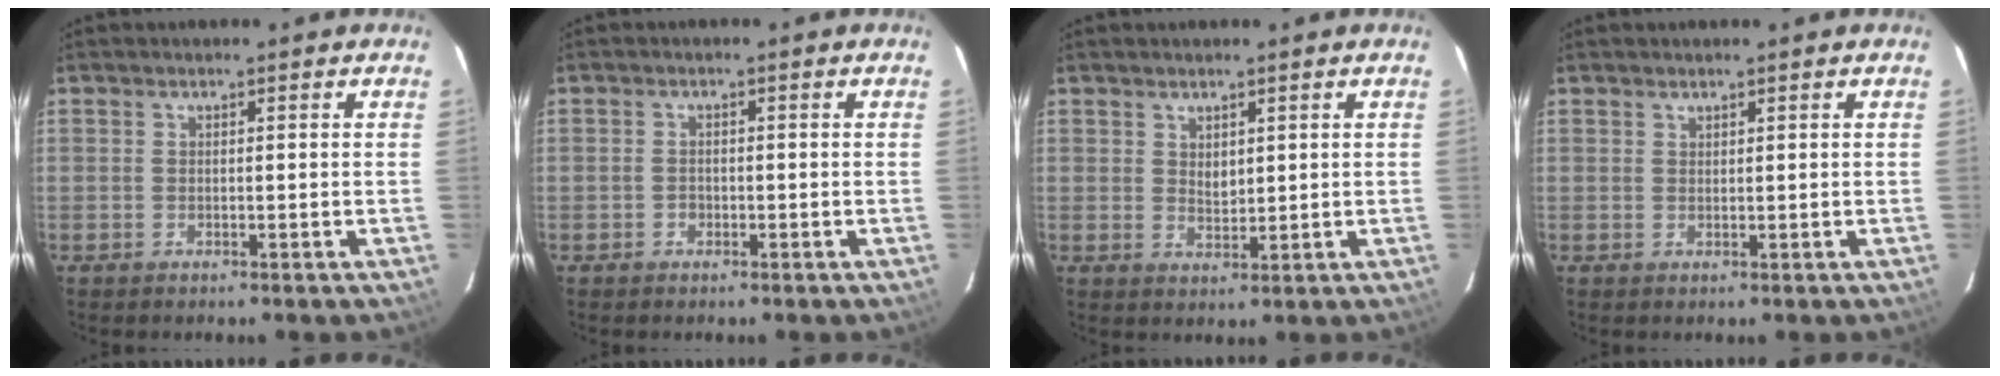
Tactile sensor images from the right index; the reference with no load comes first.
{"total": 1.3, "force": [-0.5, 1.1, 0.4], "torque": [-0.006, 0.002, -0.007]}
{"total": 2.3, "force": [1.2, 1.5, 1.3], "torque": [-0.019, -0.001, 0.023]}
{"total": 0.6, "force": [0.6, 0.2, 0.1], "torque": [0.000, 0.001, 0.012]}